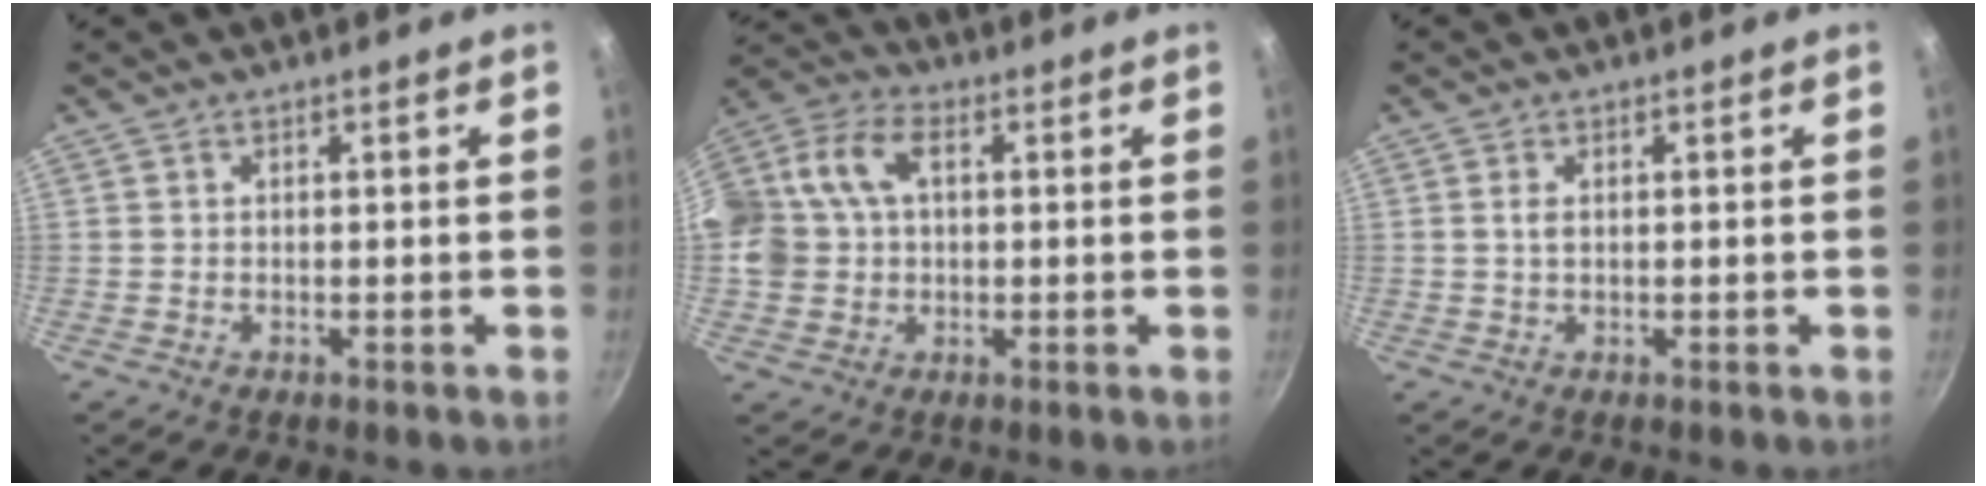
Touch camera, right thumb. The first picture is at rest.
{"total": 15.2, "force": [2.0, 11.2, 10.0], "torque": [-0.210, 0.036, 0.023]}
{"total": 1.6, "force": [0.4, 0.9, 1.3], "torque": [-0.024, 0.001, 0.006]}